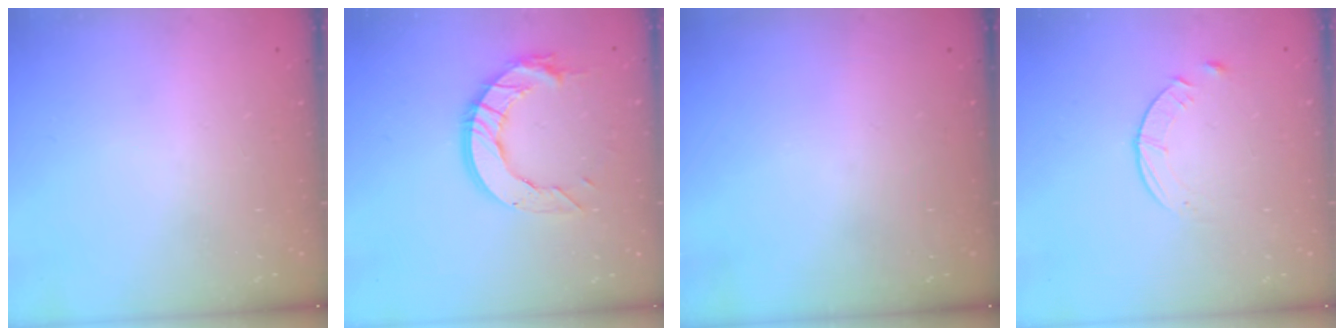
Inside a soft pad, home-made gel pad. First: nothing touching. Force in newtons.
{"total": 13.0, "press": 12.9, "slide": 1.2}
{"total": 0.0}
{"total": 5.6, "press": 5.6, "slide": 0.7}